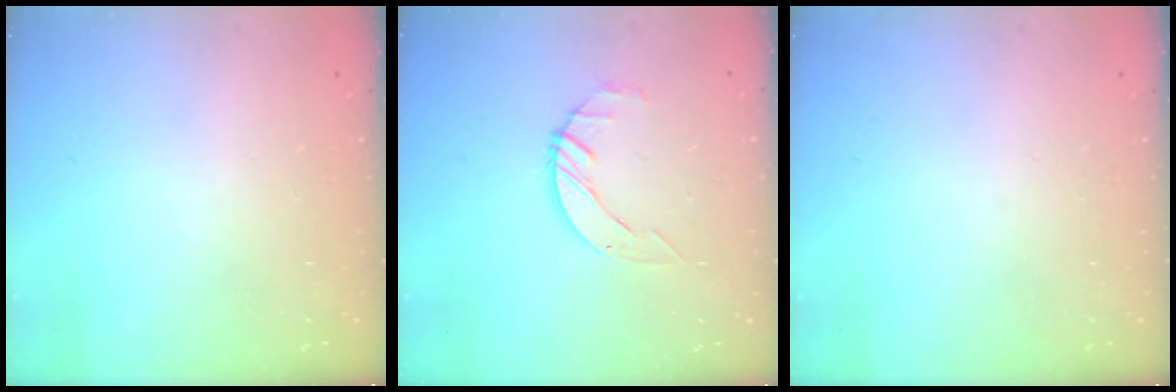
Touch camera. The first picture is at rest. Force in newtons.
{"total": 2.7, "press": 2.7, "slide": 0.3}
{"total": 0.0}